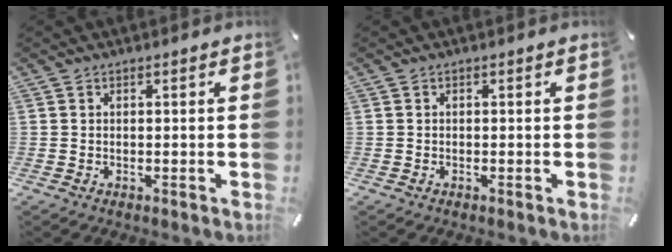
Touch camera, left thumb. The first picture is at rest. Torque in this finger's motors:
{"motor_torque": [-0.01, 0.00, -0.01, 0.01, 0.00]}